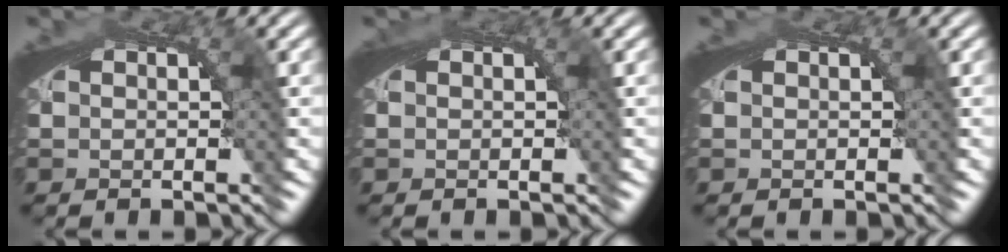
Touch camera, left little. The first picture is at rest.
{"total": 0.5, "force": [0.2, 0.2, 0.4], "torque": [-0.005, 0.004, 0.002]}
{"total": 0.0}